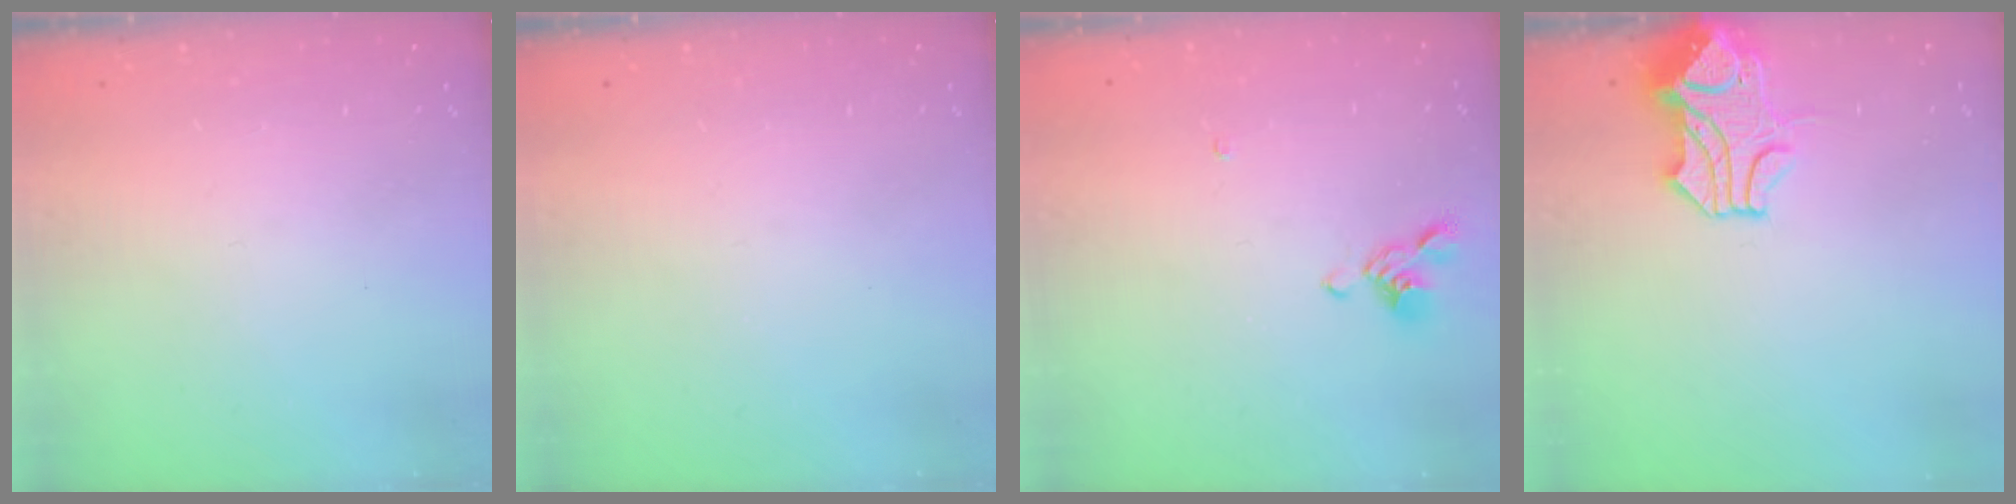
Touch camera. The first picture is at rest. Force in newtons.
{"total": 0.0}
{"total": 1.8, "press": 1.5, "slide": 1.0}
{"total": 1.7, "press": 1.1, "slide": 1.3}